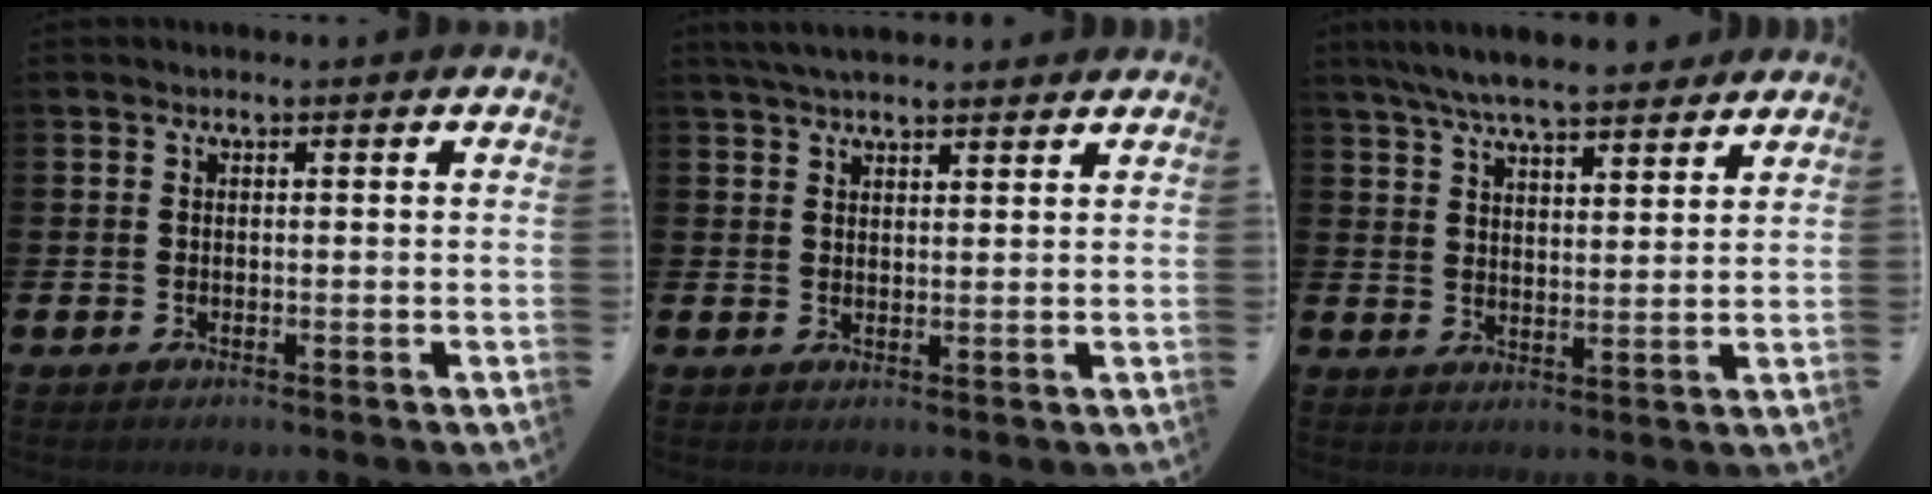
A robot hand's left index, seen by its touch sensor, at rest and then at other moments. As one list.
[{"total": 4.2, "force": [3.9, 0.9, 1.2], "torque": [-0.030, -0.009, 0.072]}, {"total": 7.2, "force": [6.8, 1.0, 2.1], "torque": [-0.059, -0.029, 0.124]}]